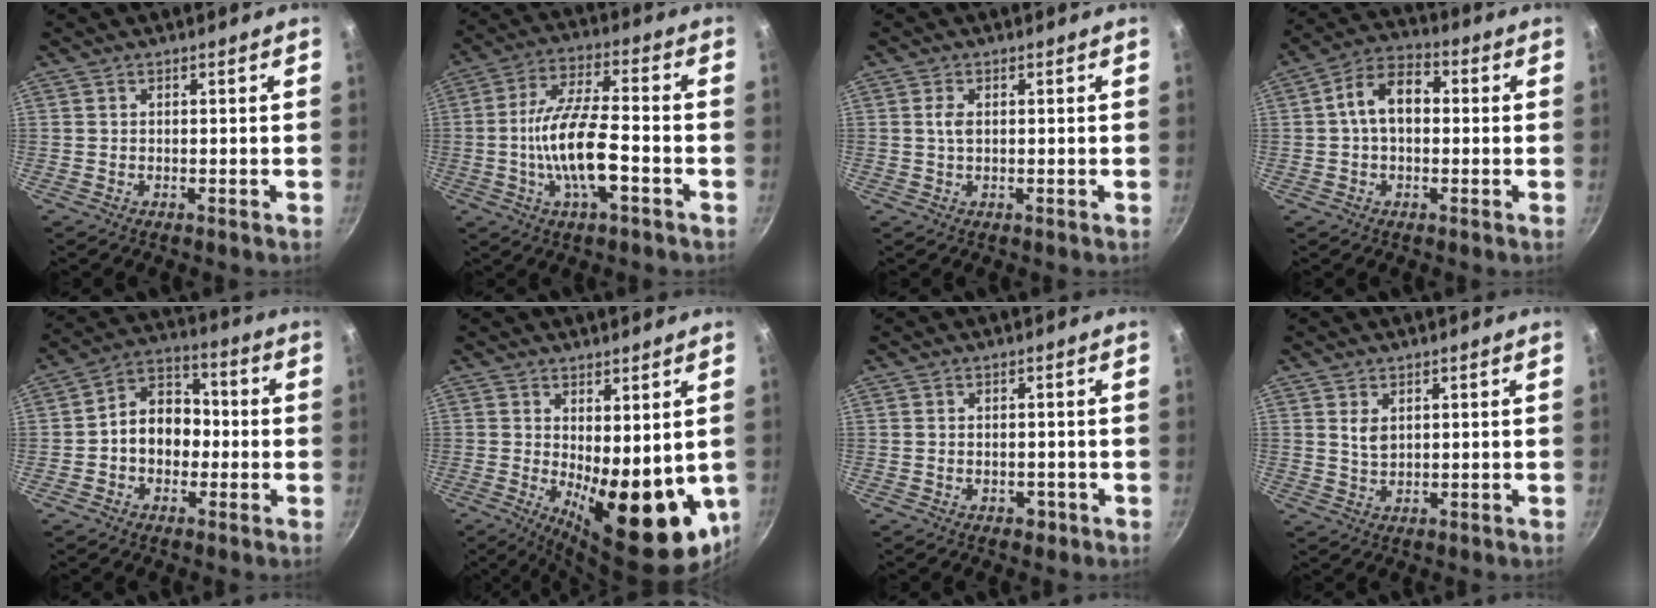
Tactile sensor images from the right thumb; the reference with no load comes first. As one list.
[{"total": 13.3, "force": [-3.7, 4.5, 12.0], "torque": [-0.222, 0.028, -0.076]}, {"total": 2.0, "force": [0.3, 1.1, 1.7], "torque": [-0.032, 0.001, 0.005]}, {"total": 9.5, "force": [0.7, 6.2, 7.1], "torque": [-0.094, 0.031, -0.005]}, {"total": 10.5, "force": [-1.2, 8.1, 6.5], "torque": [-0.056, 0.037, -0.036]}, {"total": 16.5, "force": [-0.9, 6.6, 15.1], "torque": [-0.179, -0.031, 0.005]}, {"total": 1.9, "force": [-0.9, 1.3, 1.1], "torque": [-0.013, 0.006, -0.007]}, {"total": 2.9, "force": [1.1, 1.8, 2.0], "torque": [-0.033, -0.008, 0.022]}]